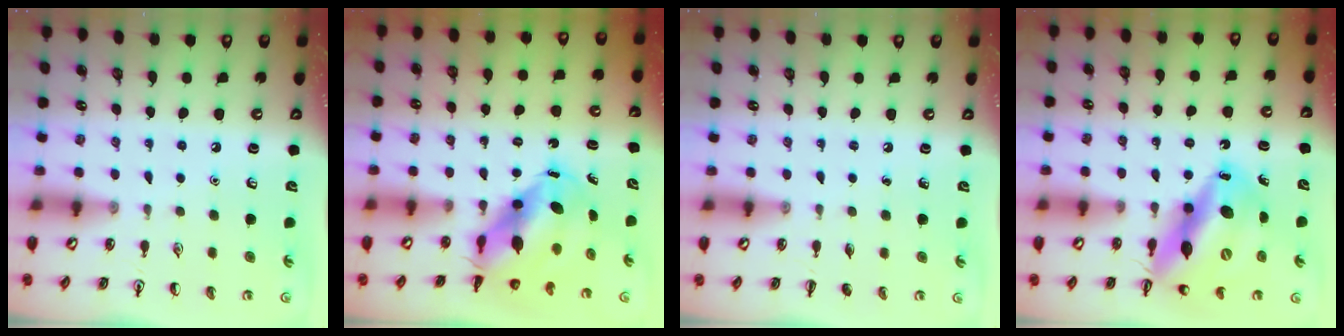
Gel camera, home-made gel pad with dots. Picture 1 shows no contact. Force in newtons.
{"total": 8.5, "press": 8.3, "slide": 2.0}
{"total": 0.0}
{"total": 17.0, "press": 16.2, "slide": 5.1}